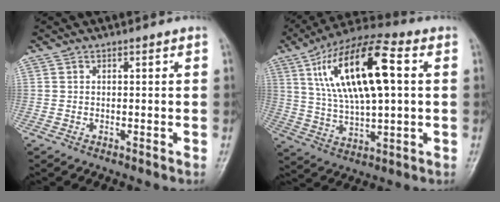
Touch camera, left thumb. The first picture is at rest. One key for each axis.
{"total": 19.4, "fx": 4.9, "fy": 7.4, "fz": 17.2, "tx": -0.304, "ty": 0.012, "tz": 0.084}